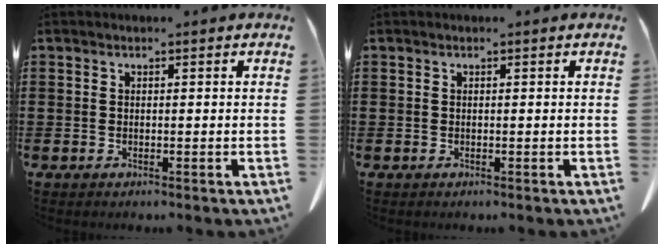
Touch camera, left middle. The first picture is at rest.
{"total": 0.0}